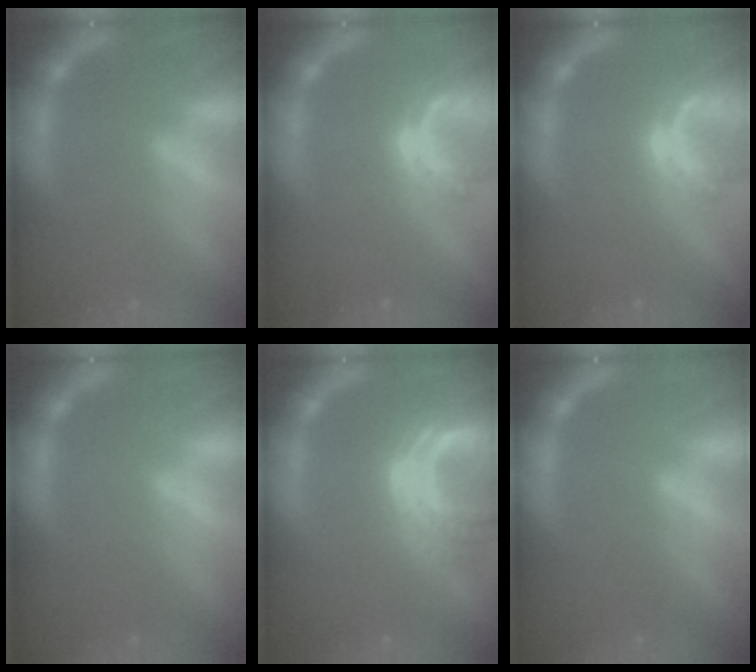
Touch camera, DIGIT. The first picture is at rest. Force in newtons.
{"total": 3.0}
{"total": 3.0}
{"total": 0.0}
{"total": 8.5}
{"total": 0.0}